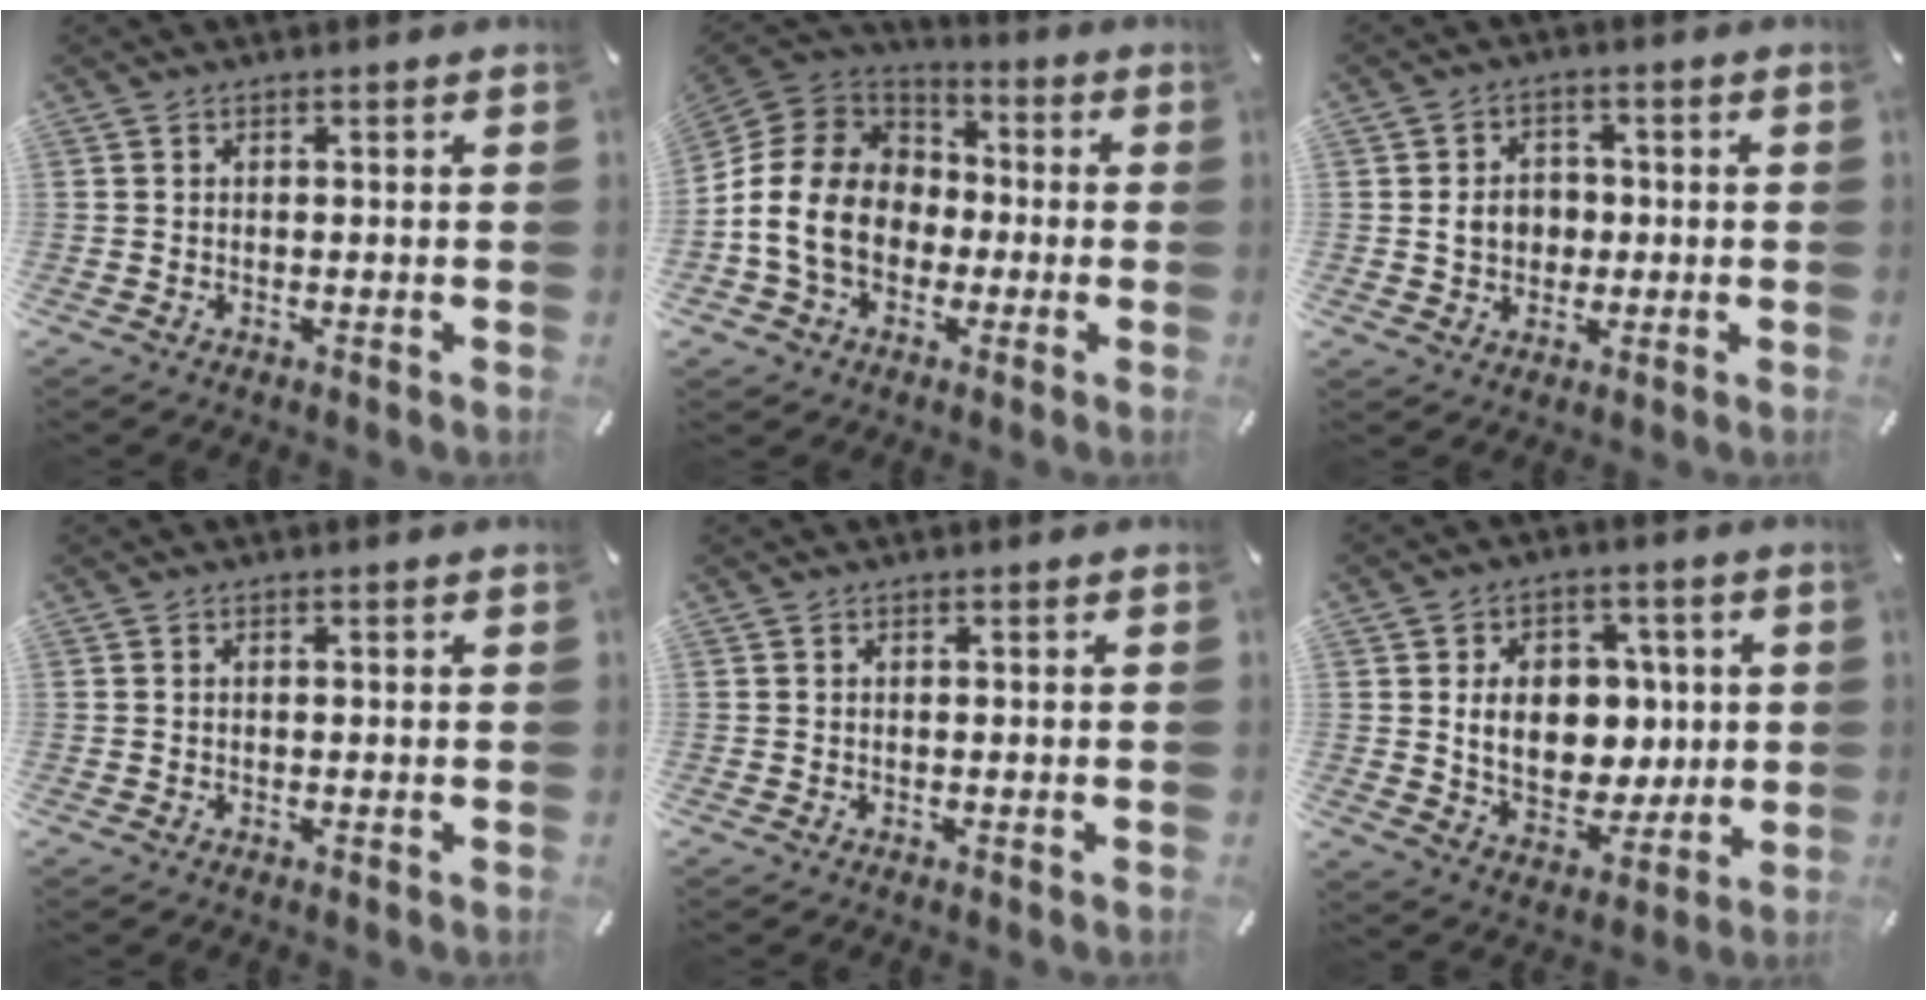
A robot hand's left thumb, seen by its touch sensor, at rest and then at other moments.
{"total": 15.4, "force": [-4.0, 12.8, 7.6], "torque": [-0.179, 0.035, -0.074]}
{"total": 6.8, "force": [0.2, 6.1, 3.0], "torque": [-0.048, 0.003, 0.001]}
{"total": 0.0}
{"total": 0.0}
{"total": 13.3, "force": [1.5, 10.7, 7.8], "torque": [-0.122, 0.001, 0.032]}